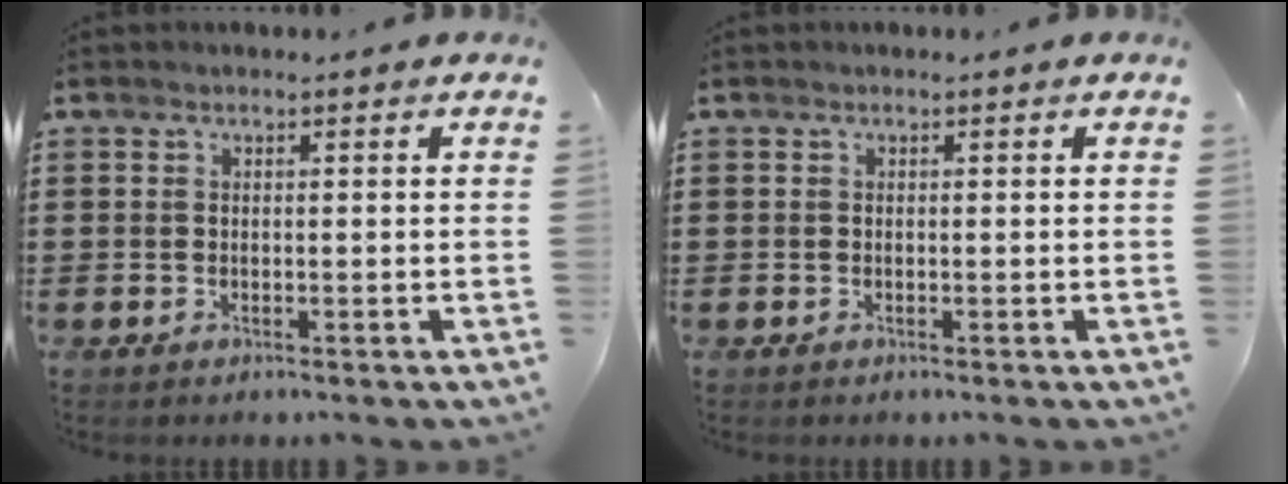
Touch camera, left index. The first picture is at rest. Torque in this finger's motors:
{"motor_torque": [-0.02, -0.02, 0.01, -0.01]}